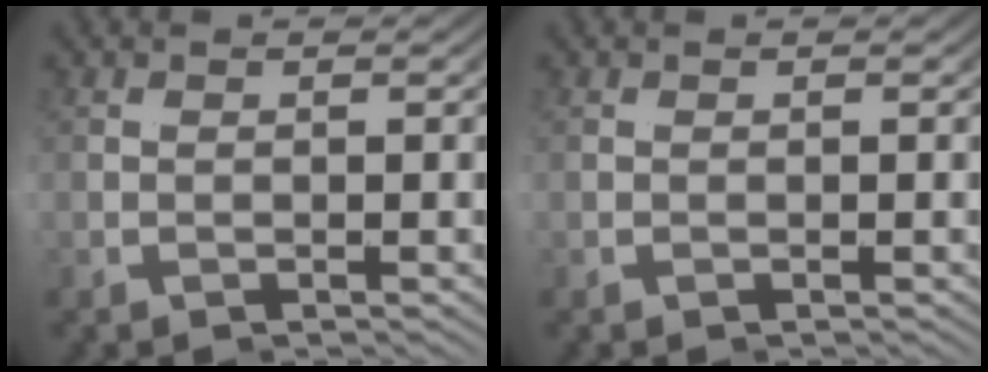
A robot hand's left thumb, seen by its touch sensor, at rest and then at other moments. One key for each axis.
{"total": 0.0}